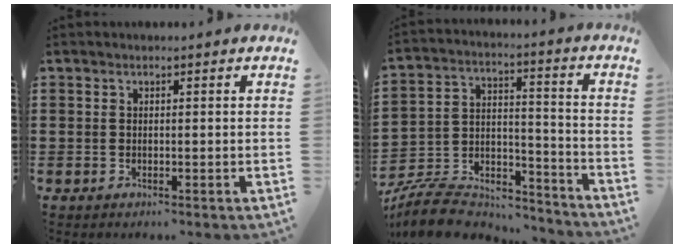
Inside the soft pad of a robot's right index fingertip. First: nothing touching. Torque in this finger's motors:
{"motor_torque": [-0.93, 0.93, -0.22, -0.21]}